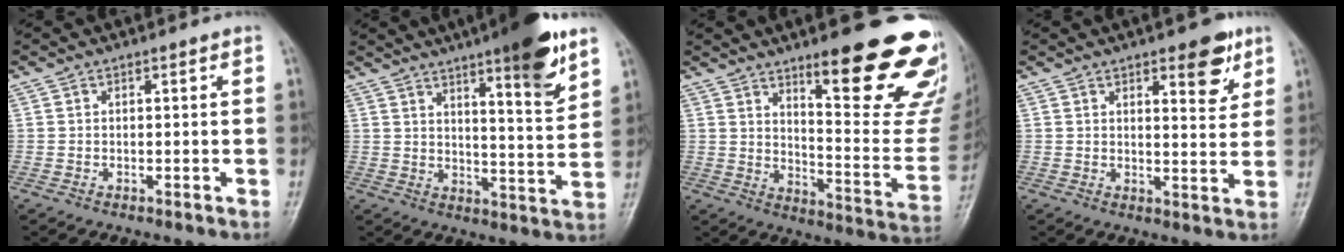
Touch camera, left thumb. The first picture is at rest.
{"total": 13.9, "force": [8.6, 2.3, 10.6], "torque": [-0.136, -0.051, 0.125]}
{"total": 24.5, "force": [15.5, 5.6, 18.1], "torque": [-0.201, -0.103, 0.219]}
{"total": 7.5, "force": [4.2, 2.9, 5.6], "torque": [-0.053, -0.023, 0.051]}